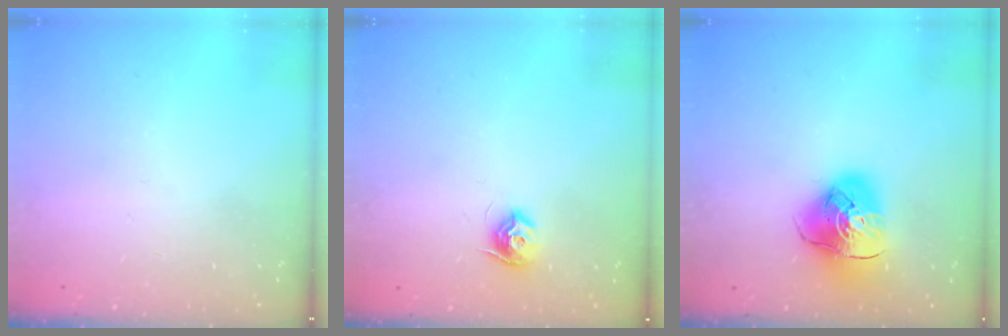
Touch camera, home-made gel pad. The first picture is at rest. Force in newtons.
{"total": 8.7, "press": 8.7, "slide": 0.1}
{"total": 12.7, "press": 12.6, "slide": 1.7}